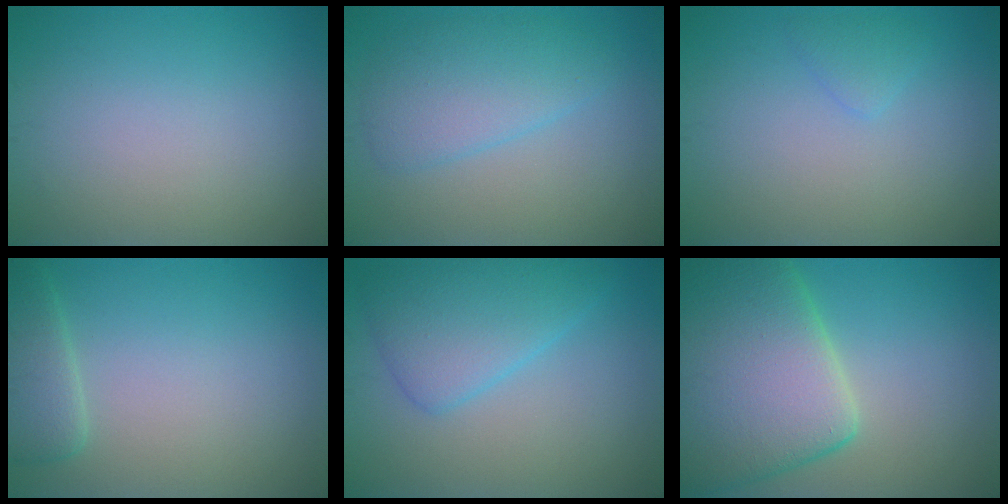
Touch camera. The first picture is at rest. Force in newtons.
{"total": 4.1, "press": 4.0, "slide": 0.2}
{"total": 1.2, "press": 1.1, "slide": 0.1}
{"total": 2.9, "press": 2.9, "slide": 0.3}
{"total": 4.7, "press": 4.7, "slide": 0.3}
{"total": 12.2, "press": 12.2, "slide": 0.6}